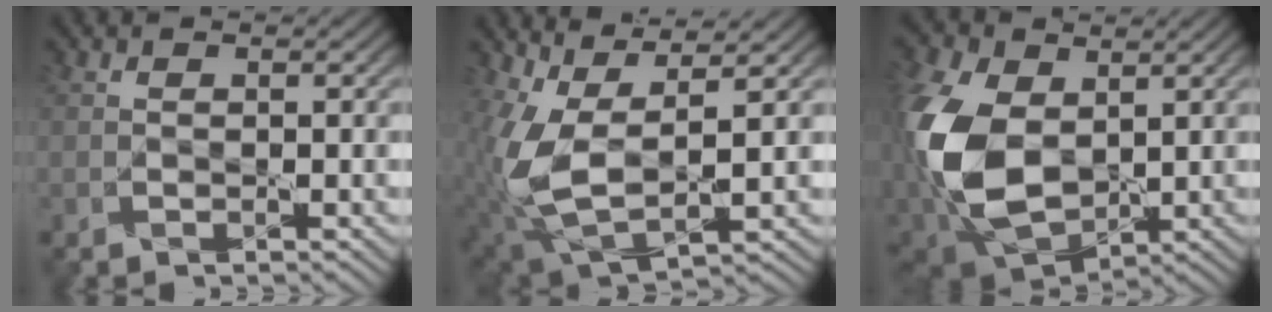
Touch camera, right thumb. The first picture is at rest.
{"total": 9.5, "force": [1.7, 4.7, 8.1], "torque": [-0.203, -0.013, 0.035]}
{"total": 16.0, "force": [1.2, 10.6, 11.9], "torque": [-0.329, -0.009, 0.017]}